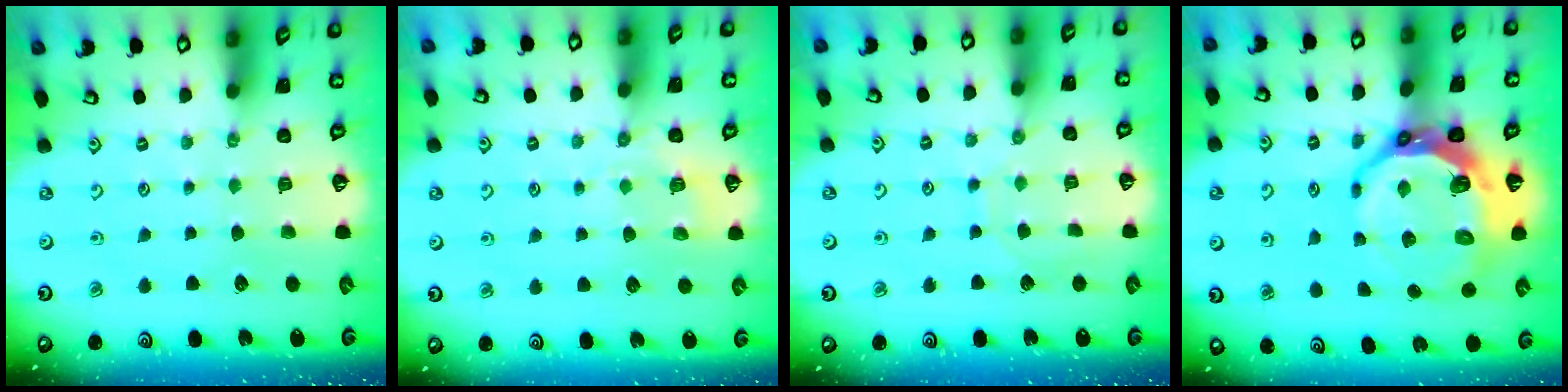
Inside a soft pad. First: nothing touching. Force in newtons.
{"total": 5.1, "press": 4.9, "slide": 1.5}
{"total": 5.0, "press": 5.0, "slide": 0.2}
{"total": 13.8, "press": 13.0, "slide": 4.6}